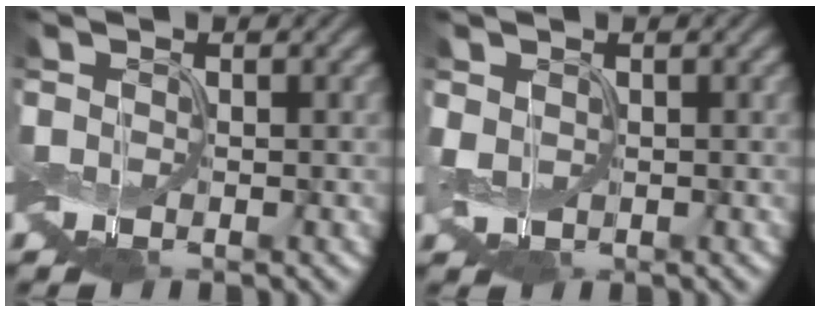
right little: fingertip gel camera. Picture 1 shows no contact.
{"total": 1.5, "force": [0.0, 1.2, 0.9], "torque": [-0.030, 0.003, -0.001]}